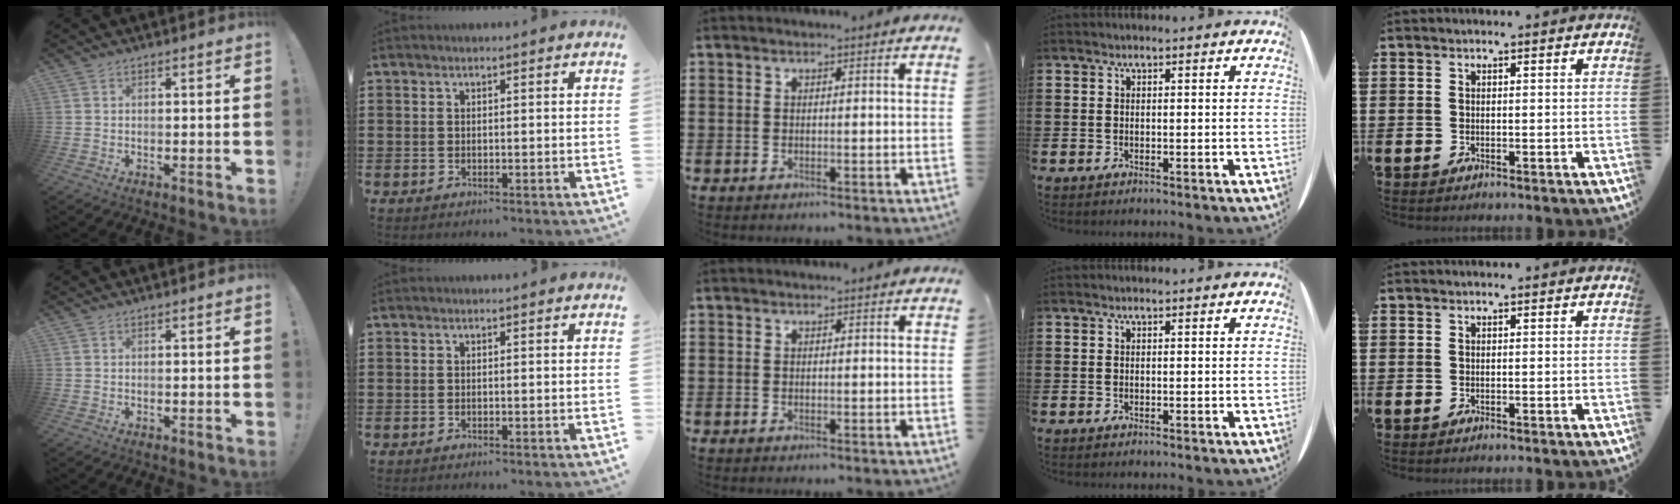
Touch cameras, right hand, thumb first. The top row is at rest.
{}